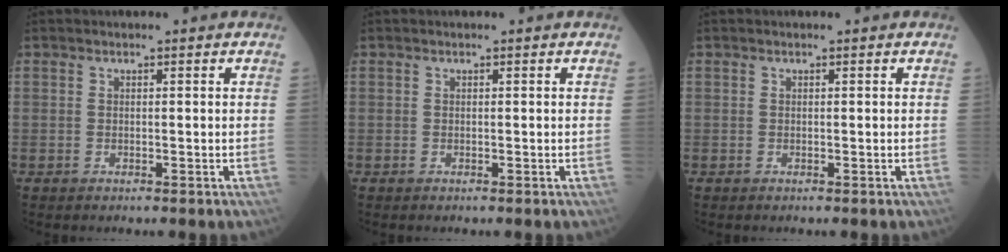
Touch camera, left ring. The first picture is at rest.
{"total": 0.0}
{"total": 0.0}